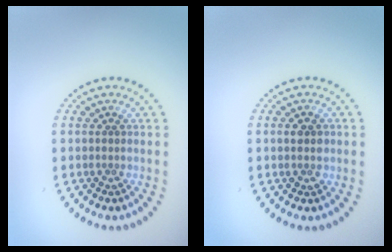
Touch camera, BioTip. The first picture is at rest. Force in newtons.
{"total": 1.2, "press": 1.2, "slide": 0.1}